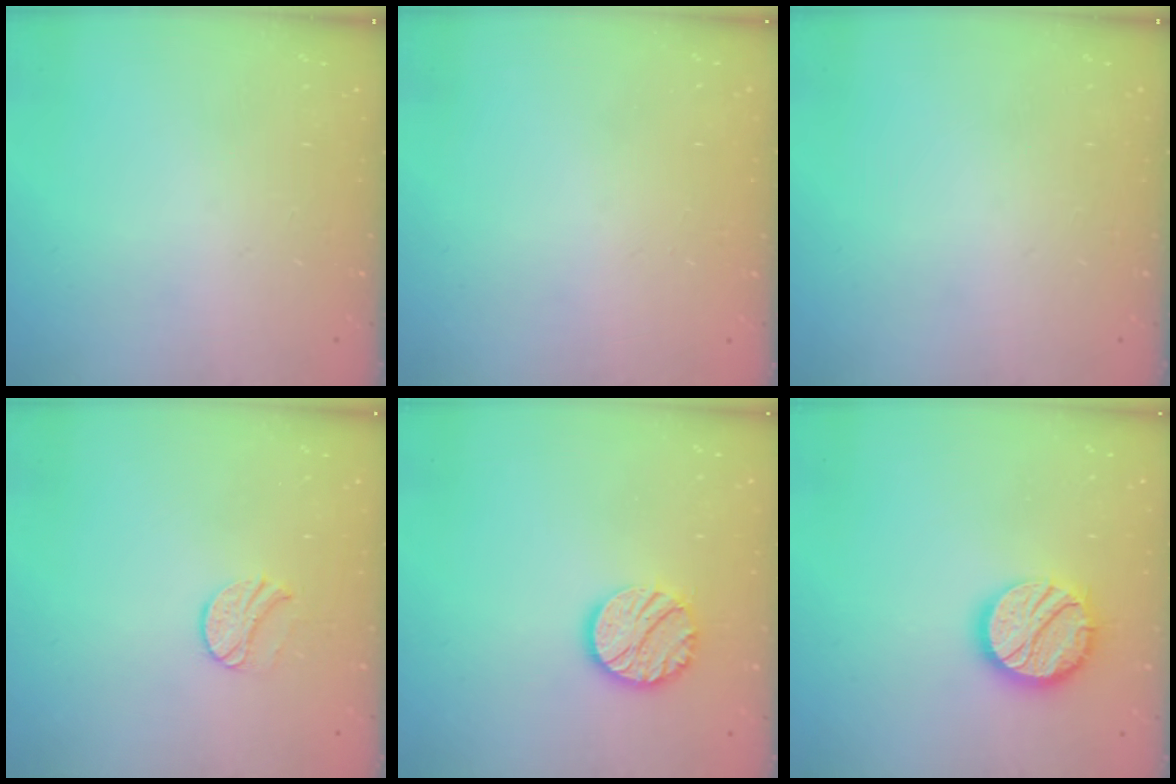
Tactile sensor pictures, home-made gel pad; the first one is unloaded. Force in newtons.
{"total": 0.7, "press": 0.7, "slide": 0.1}
{"total": 0.0}
{"total": 7.7, "press": 7.7, "slide": 0.7}
{"total": 11.6, "press": 11.6, "slide": 0.5}
{"total": 14.9, "press": 14.9, "slide": 0.9}